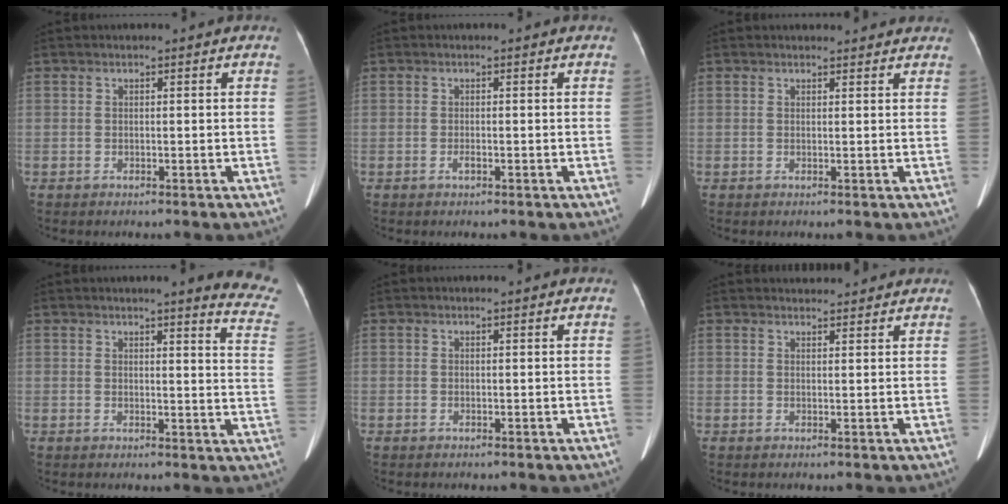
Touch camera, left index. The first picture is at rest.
{"total": 0.7, "force": [-0.4, 0.2, 0.5], "torque": [-0.013, 0.000, -0.006]}
{"total": 4.0, "force": [3.8, 0.8, 0.6], "torque": [-0.007, 0.010, 0.036]}
{"total": 10.8, "force": [9.9, 0.0, 4.4], "torque": [-0.028, -0.070, 0.078]}
{"total": 0.0}
{"total": 3.9, "force": [3.8, 0.6, 0.4], "torque": [-0.010, 0.020, 0.047]}